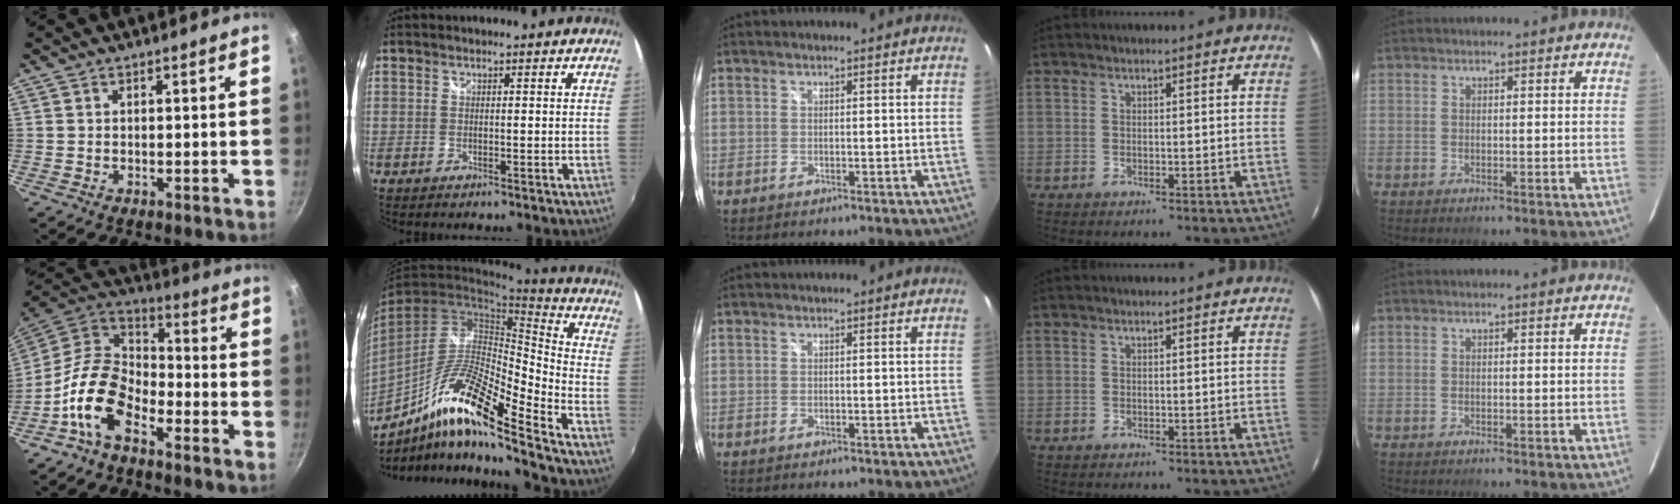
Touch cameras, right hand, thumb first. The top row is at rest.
{"thumb": {"total": 14.0, "force": [-7.1, 8.2, 8.7], "torque": [-0.145, 0.064, -0.157]}, "index": {"total": 17.6, "force": [-11.1, 1.8, 13.5], "torque": [-0.249, -0.006, -0.212]}}